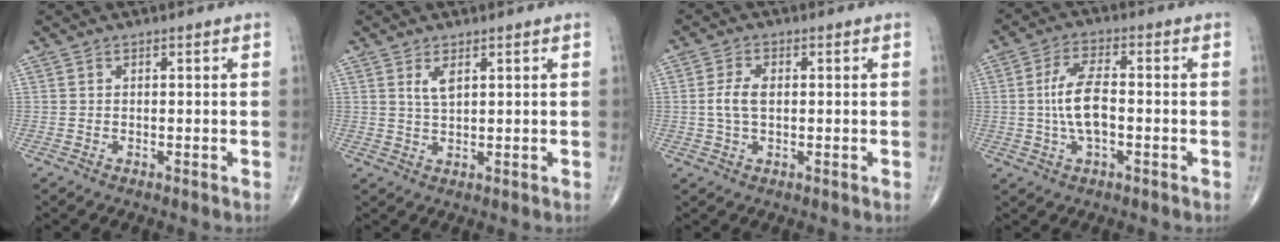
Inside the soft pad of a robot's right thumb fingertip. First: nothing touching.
{"total": 2.7, "force": [1.3, 1.0, 2.1], "torque": [-0.042, -0.008, 0.030]}
{"total": 4.3, "force": [0.2, 2.4, 3.6], "torque": [-0.081, 0.005, 0.001]}
{"total": 8.2, "force": [-0.6, 3.5, 7.4], "torque": [-0.149, 0.014, -0.015]}